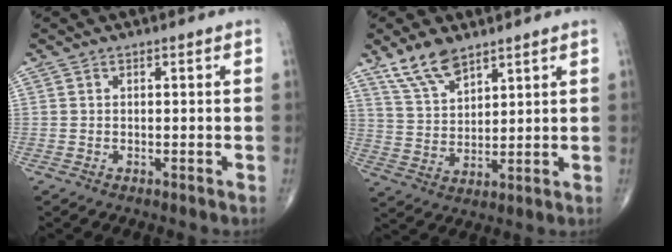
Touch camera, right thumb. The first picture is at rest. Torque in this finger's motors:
{"motor_torque": [0.06, 0.17, 0.67, 0.70, 0.05]}